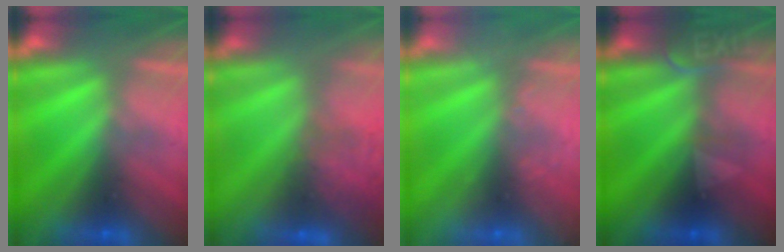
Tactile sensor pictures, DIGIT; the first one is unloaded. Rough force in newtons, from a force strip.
{"total": 7.5}
{"total": 2.3}
{"total": 2.4}